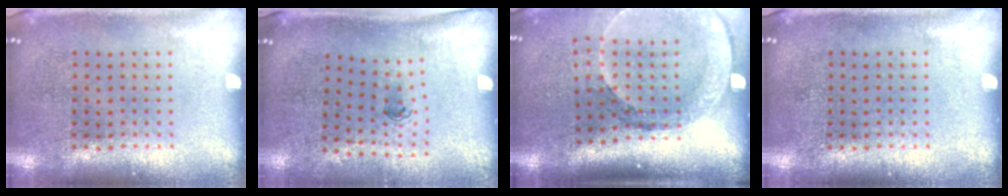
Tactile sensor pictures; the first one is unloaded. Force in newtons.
{"total": 0.6, "press": 0.3, "slide": 0.5}
{"total": 2.8, "press": 2.1, "slide": 1.8}
{"total": 0.0}